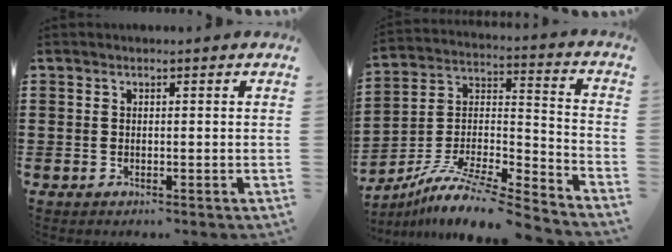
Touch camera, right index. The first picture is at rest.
{"total": 9.5, "force": [-8.1, 1.5, 4.8], "torque": [-0.097, 0.005, -0.166]}